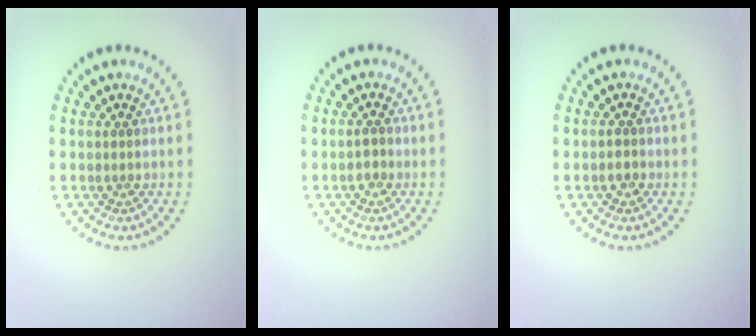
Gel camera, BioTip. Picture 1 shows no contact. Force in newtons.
{"total": 1.0, "press": 1.0, "slide": 0.1}
{"total": 1.1, "press": 1.0, "slide": 0.5}